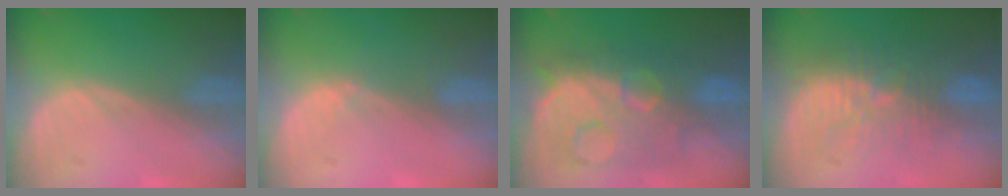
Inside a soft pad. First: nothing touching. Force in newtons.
{"total": 1.0, "press": 0.8, "slide": 0.6}
{"total": 11.9, "press": 11.9, "slide": 1.2}
{"total": 10.4, "press": 9.3, "slide": 4.5}